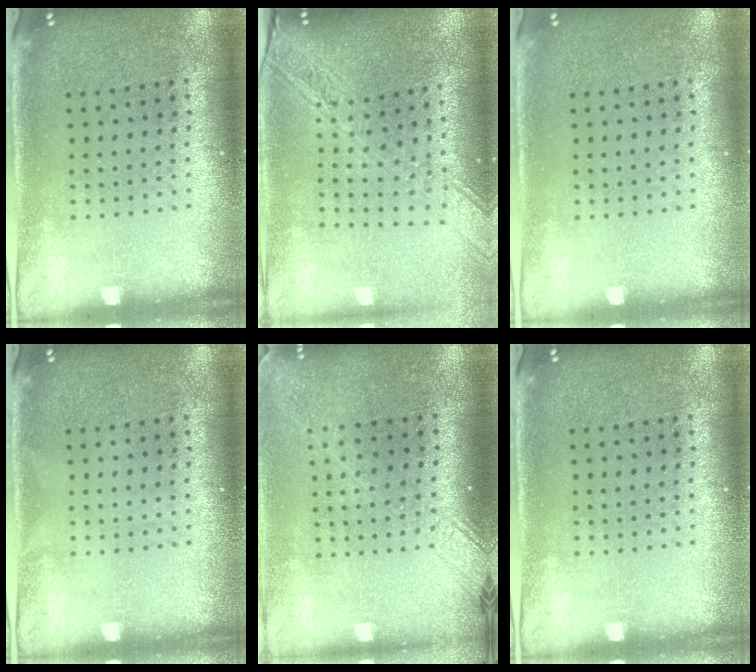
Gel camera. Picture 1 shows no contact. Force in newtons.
{"total": 2.3, "press": 1.9, "slide": 1.3}
{"total": 0.0}
{"total": 0.0}
{"total": 2.0, "press": 1.5, "slide": 1.3}
{"total": 0.0}